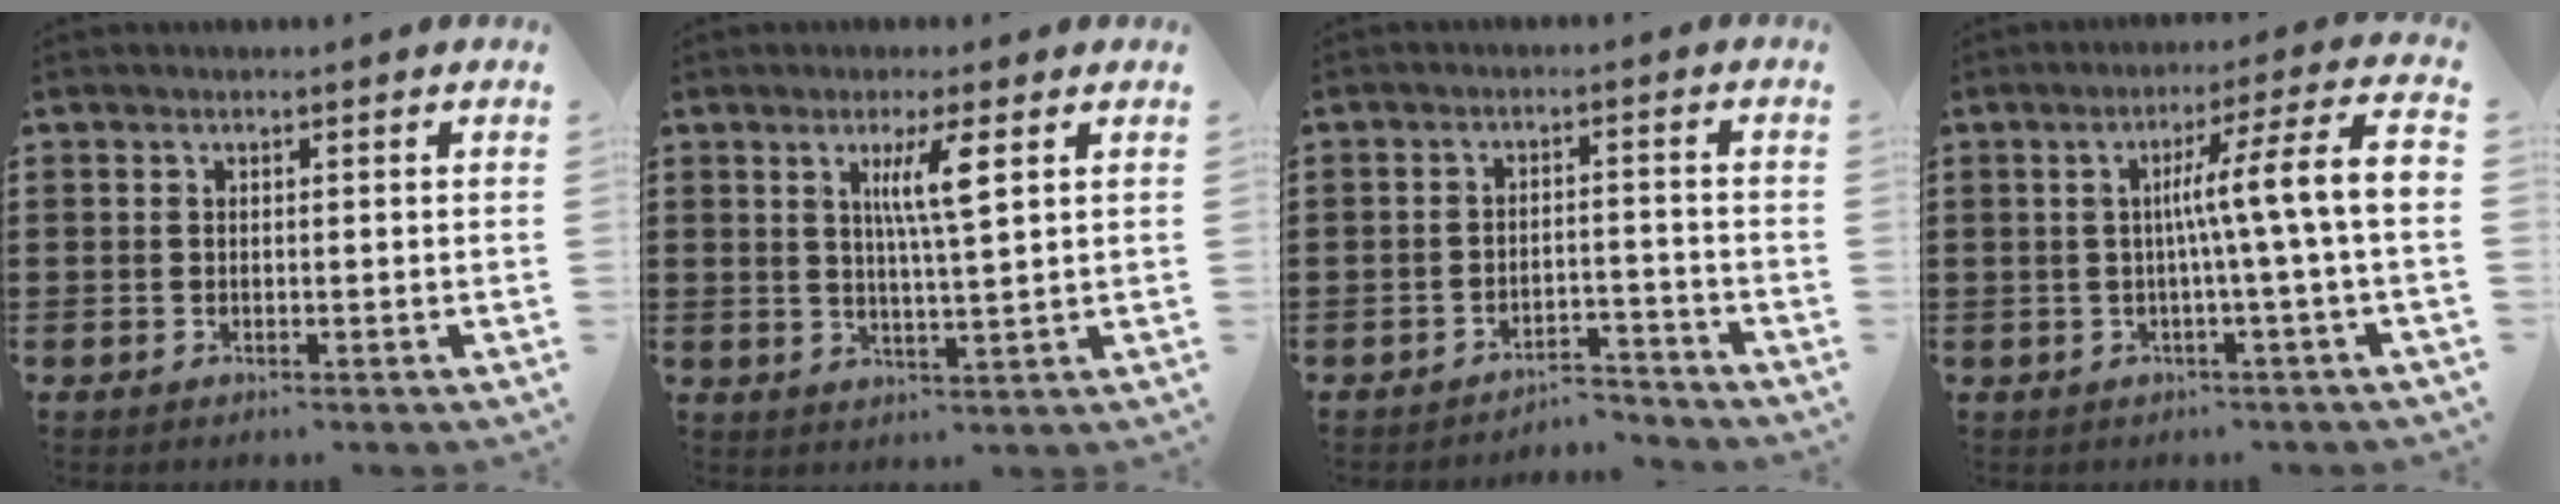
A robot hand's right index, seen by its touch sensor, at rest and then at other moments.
{"total": 5.5, "force": [2.1, 0.3, 5.1], "torque": [-0.106, 0.002, 0.031]}
{"total": 3.6, "force": [-3.6, 0.2, 0.6], "torque": [-0.016, 0.002, -0.074]}
{"total": 8.4, "force": [-0.4, -0.9, 8.3], "torque": [-0.142, -0.009, -0.018]}